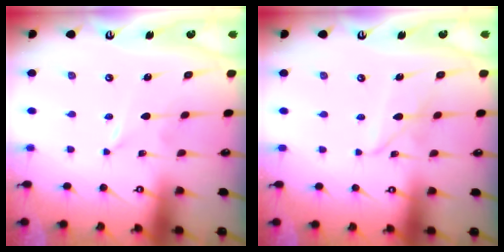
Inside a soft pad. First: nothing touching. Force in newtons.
{"total": 4.6, "press": 4.6, "slide": 0.4}